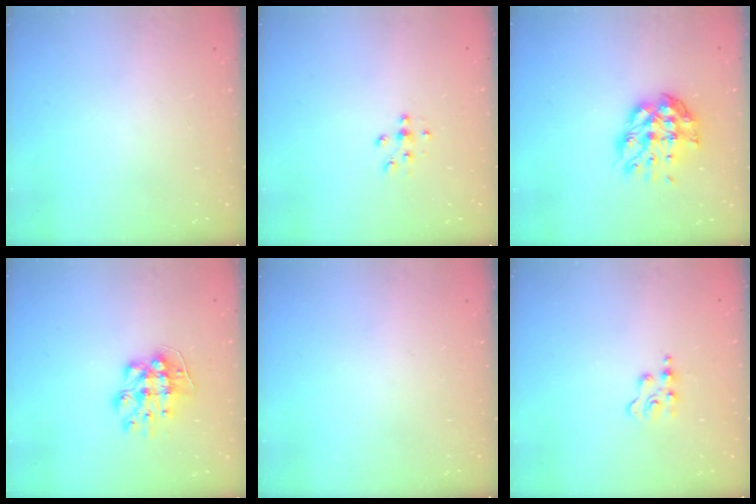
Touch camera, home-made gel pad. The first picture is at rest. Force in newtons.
{"total": 5.8, "press": 5.6, "slide": 1.5}
{"total": 11.1, "press": 11.0, "slide": 0.9}
{"total": 9.2, "press": 9.2, "slide": 0.4}
{"total": 0.0}
{"total": 2.7, "press": 2.7, "slide": 0.5}